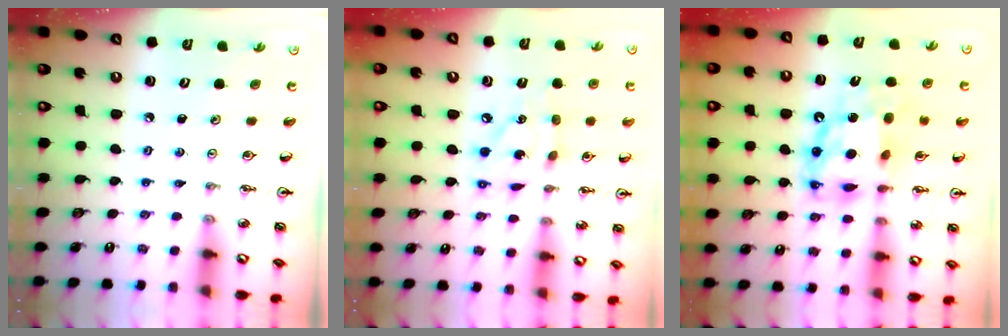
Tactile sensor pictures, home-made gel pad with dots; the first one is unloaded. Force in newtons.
{"total": 9.3, "press": 9.3, "slide": 0.4}
{"total": 12.8, "press": 12.7, "slide": 1.2}